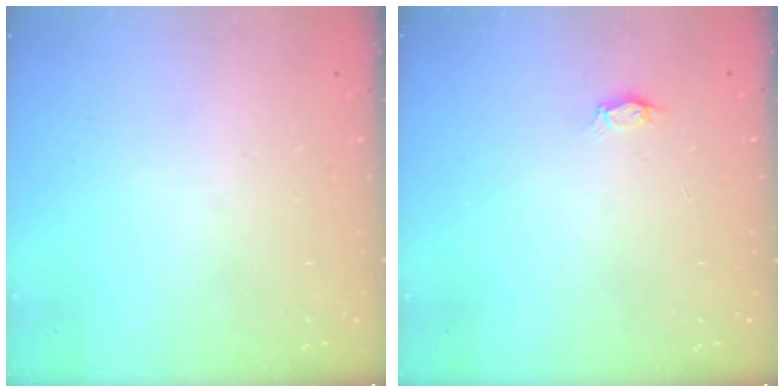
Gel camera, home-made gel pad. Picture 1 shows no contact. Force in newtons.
{"total": 3.0, "press": 2.9, "slide": 0.3}